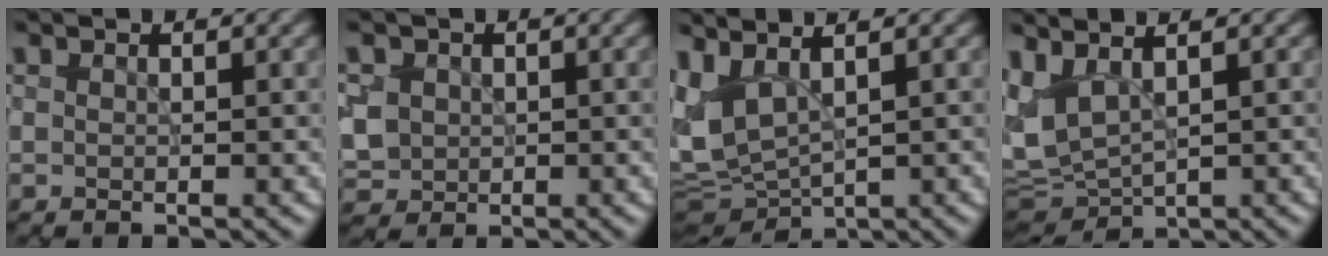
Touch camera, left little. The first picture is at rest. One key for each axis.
{"total": 3.9, "fx": 0.5, "fy": 3.4, "fz": 1.7, "tx": -0.054, "ty": 0.012, "tz": 0.014}
{"total": 5.7, "fx": 1.6, "fy": 2.7, "fz": 4.7, "tx": -0.114, "ty": -0.002, "tz": 0.034}
{"total": 5.2, "fx": 1.7, "fy": 2.6, "fz": 4.2, "tx": -0.103, "ty": 0.002, "tz": 0.035}